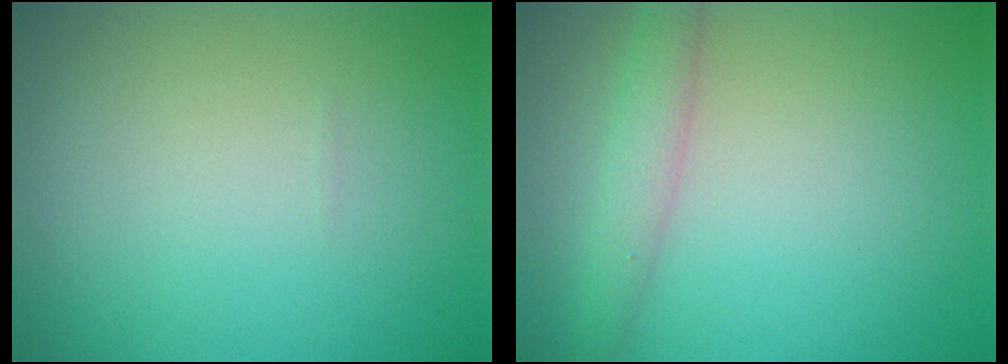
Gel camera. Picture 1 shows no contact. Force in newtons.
{"total": 2.4, "press": 2.4, "slide": 0.1}